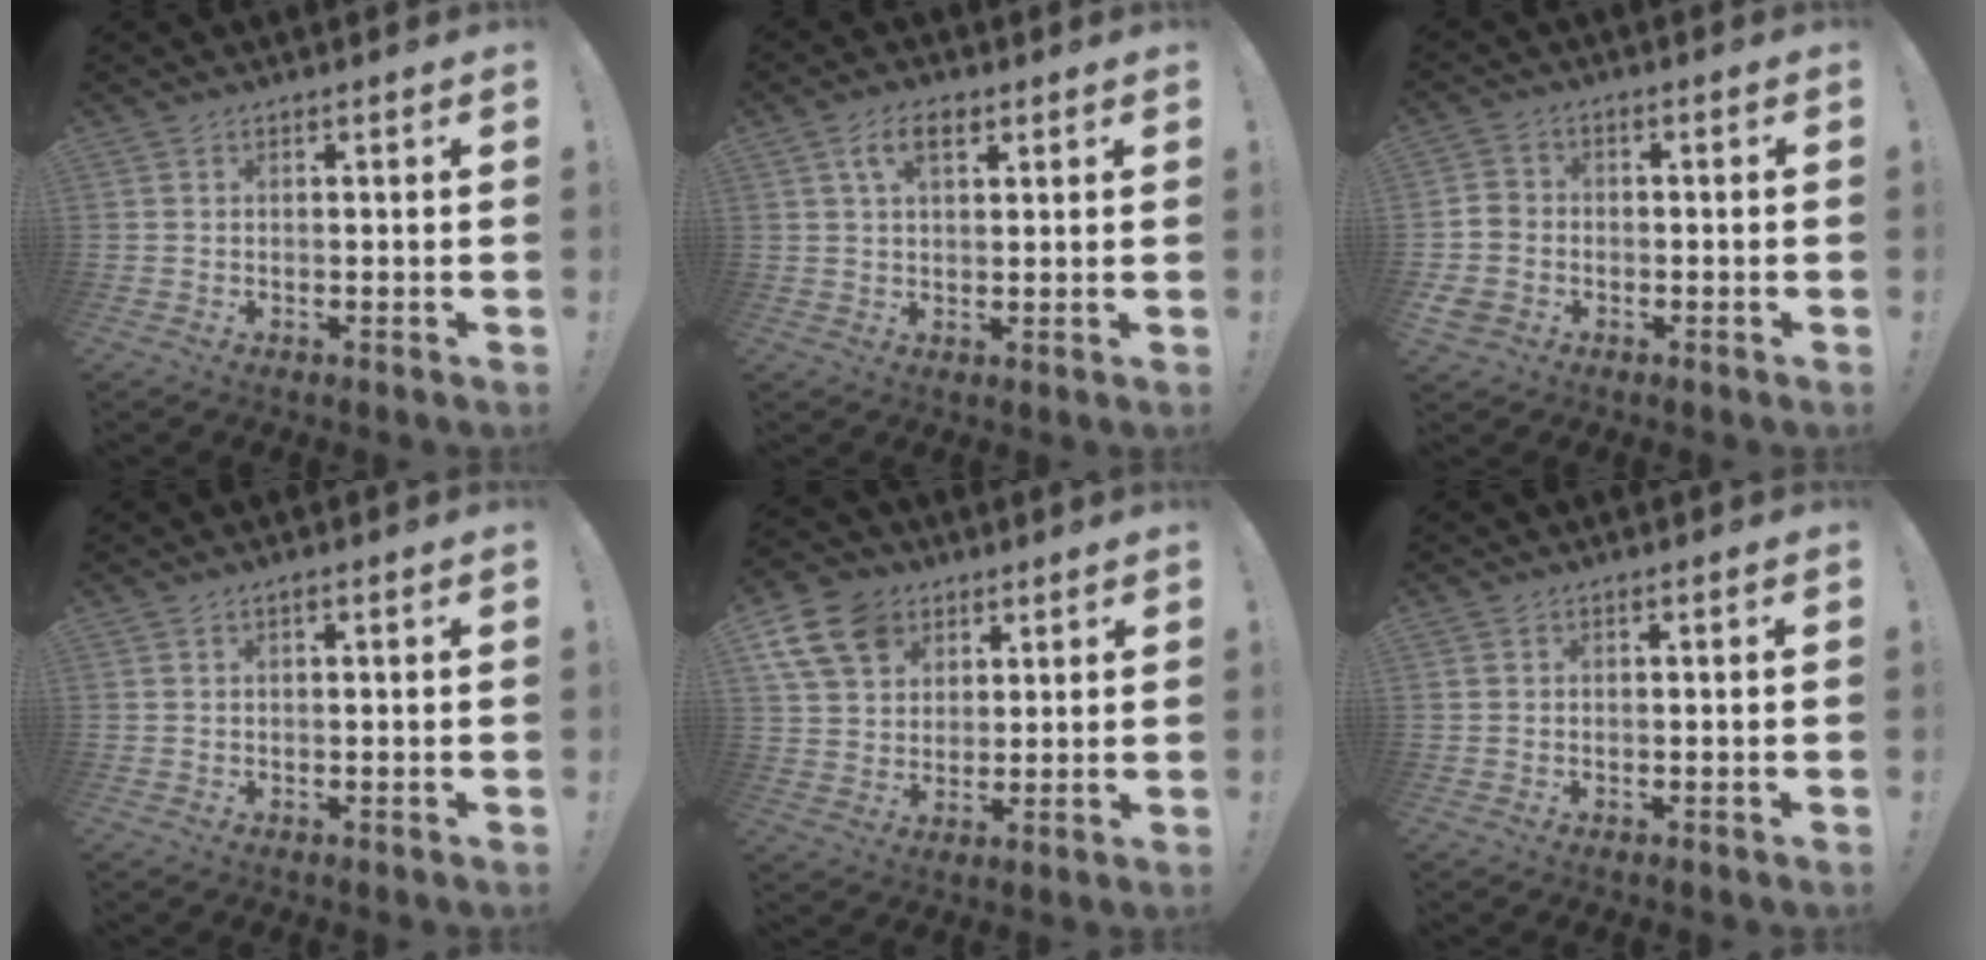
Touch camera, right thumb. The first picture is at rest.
{"total": 6.5, "force": [2.8, 3.2, 4.8], "torque": [-0.082, 0.003, 0.049]}
{"total": 5.7, "force": [-2.4, 4.7, 2.3], "torque": [-0.047, 0.013, -0.046]}
{"total": 0.6, "force": [0.2, 0.0, 0.6], "torque": [-0.011, 0.001, 0.003]}
{"total": 13.6, "force": [6.4, 10.3, 6.2], "torque": [-0.111, -0.030, 0.128]}
{"total": 0.0}